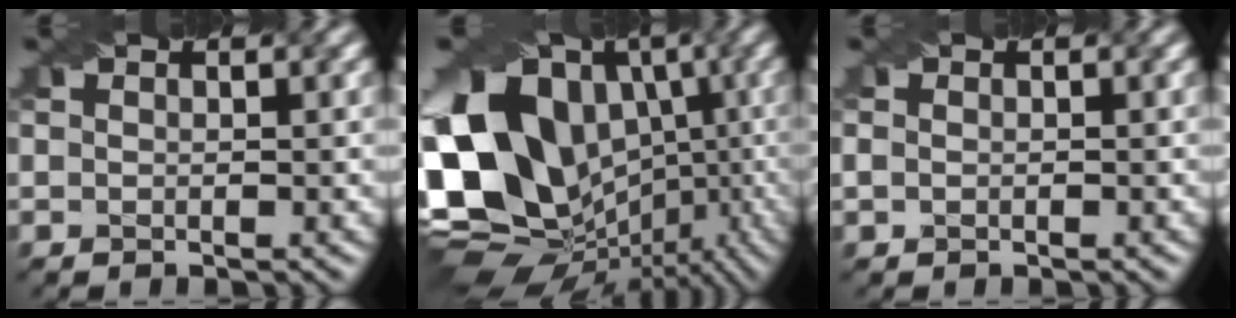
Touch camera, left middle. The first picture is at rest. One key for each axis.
{"total": 18.9, "fx": 0.1, "fy": 15.0, "fz": 11.4, "tx": -0.226, "ty": 0.000, "tz": 0.024}
{"total": 0.9, "fx": 0.0, "fy": 0.7, "fz": 0.5, "tx": -0.012, "ty": 0.002, "tz": 0.002}